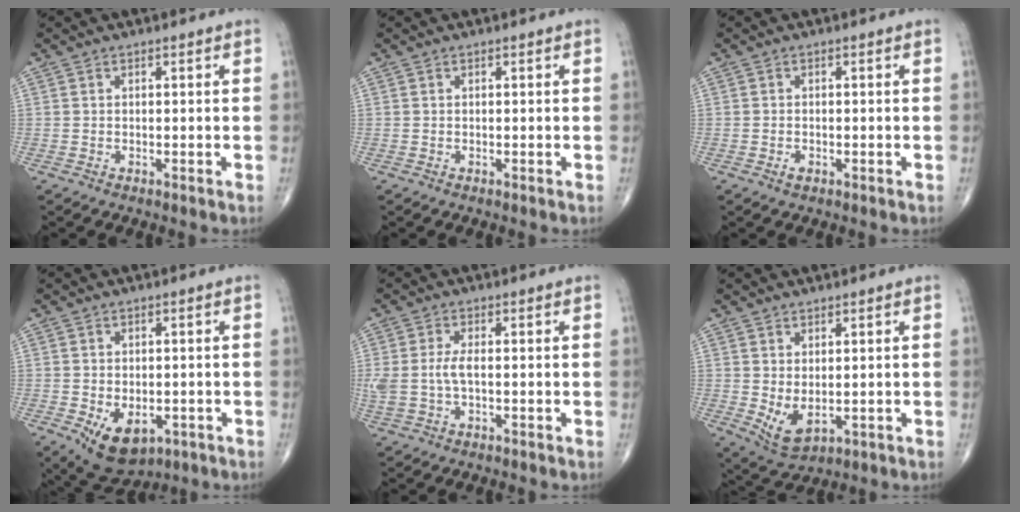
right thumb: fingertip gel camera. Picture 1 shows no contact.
{"total": 0.0}
{"total": 1.2, "force": [-0.5, 0.7, 0.8], "torque": [-0.014, 0.003, -0.008]}
{"total": 9.0, "force": [-3.2, 5.7, 6.2], "torque": [-0.082, 0.002, -0.035]}
{"total": 4.5, "force": [-0.1, 2.0, 4.0], "torque": [-0.109, 0.007, 0.000]}
{"total": 5.5, "force": [-0.1, 3.0, 4.7], "torque": [-0.082, -0.010, 0.016]}